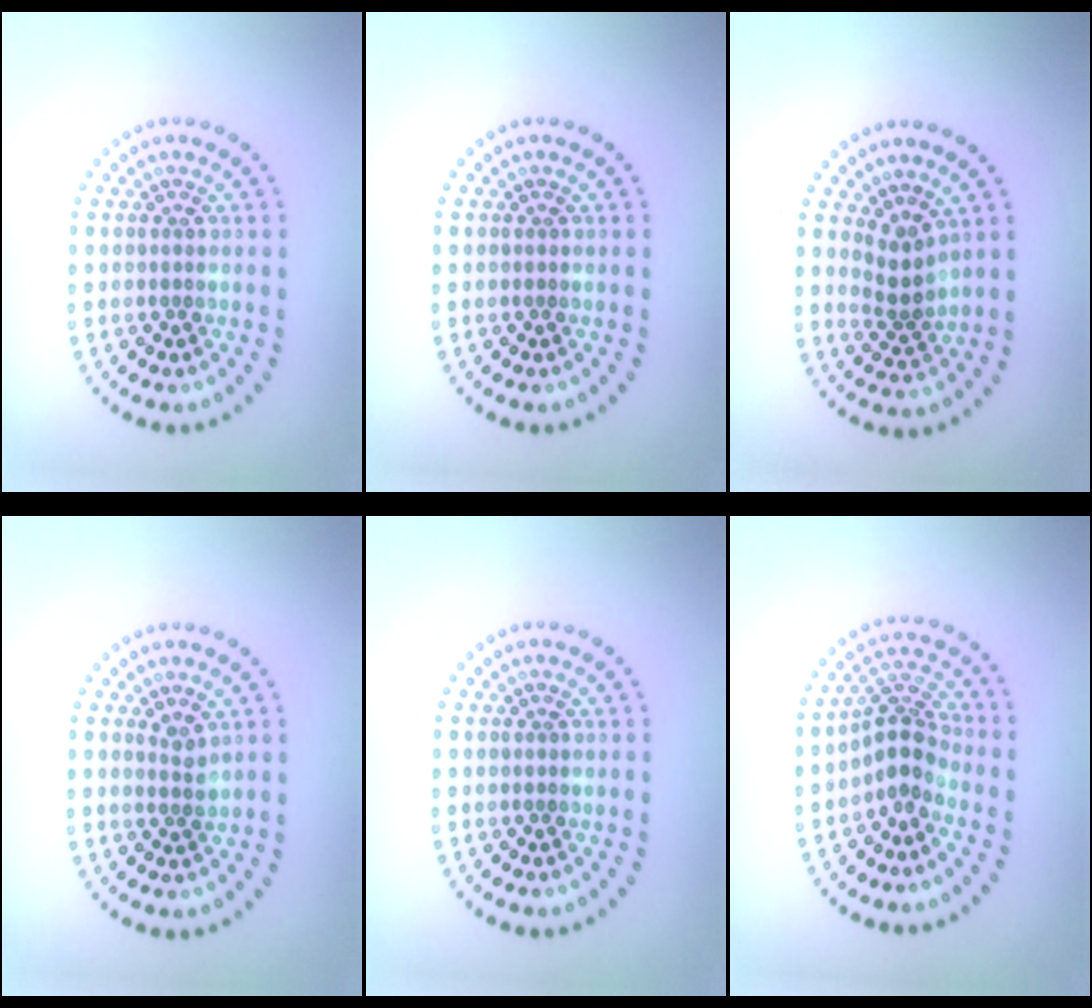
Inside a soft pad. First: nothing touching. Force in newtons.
{"total": 0.0}
{"total": 2.2, "press": 1.5, "slide": 1.6}
{"total": 1.2, "press": 1.0, "slide": 0.7}
{"total": 0.0}
{"total": 3.3, "press": 2.6, "slide": 2.1}